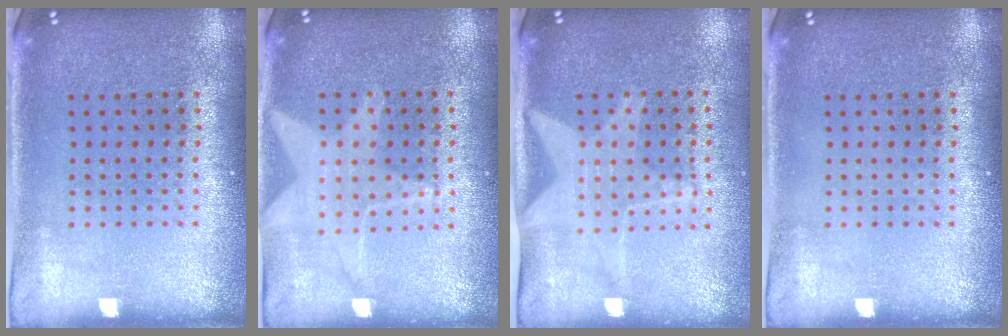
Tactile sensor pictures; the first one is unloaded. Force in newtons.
{"total": 0.5, "press": 0.5, "slide": 0.0}
{"total": 1.9, "press": 1.6, "slide": 1.1}
{"total": 0.0}